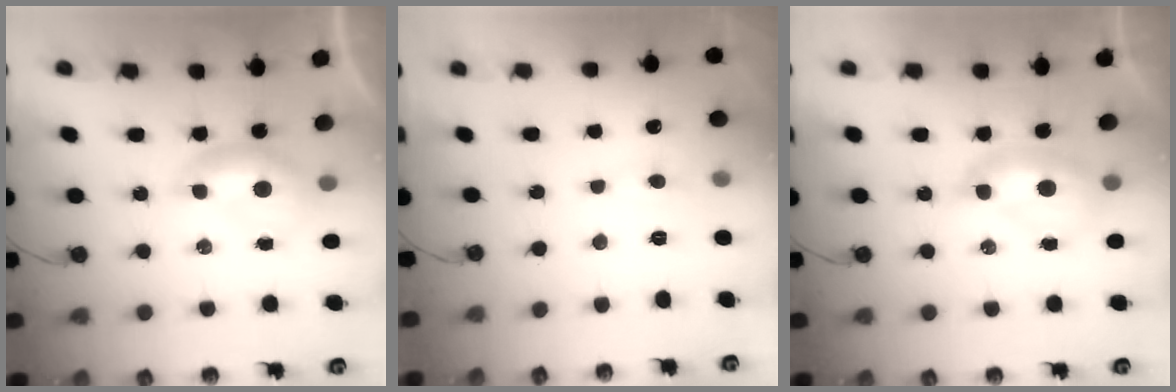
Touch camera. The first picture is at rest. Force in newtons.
{"total": 1.2, "press": 1.0, "slide": 0.6}
{"total": 2.2, "press": 2.1, "slide": 0.6}